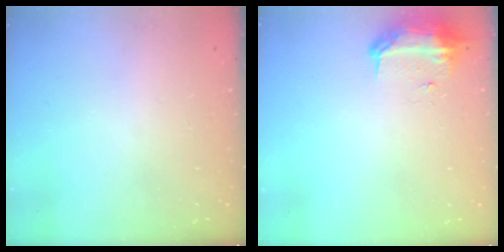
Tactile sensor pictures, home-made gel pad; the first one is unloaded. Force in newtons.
{"total": 8.4, "press": 8.4, "slide": 0.5}